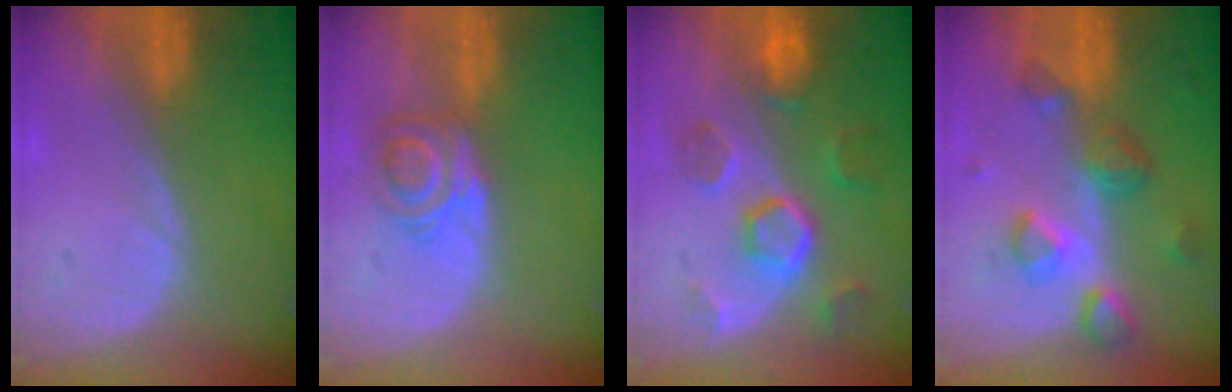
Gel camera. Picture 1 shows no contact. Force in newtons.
{"total": 5.8, "press": 4.9, "slide": 3.2}
{"total": 8.6, "press": 7.7, "slide": 3.9}
{"total": 7.8, "press": 6.9, "slide": 3.5}